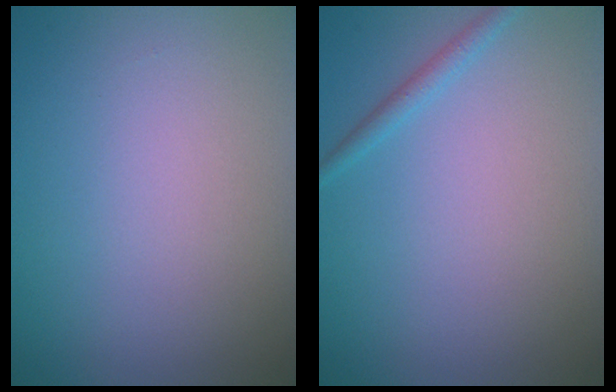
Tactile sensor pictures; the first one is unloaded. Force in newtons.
{"total": 1.2, "press": 1.2, "slide": 0.0}